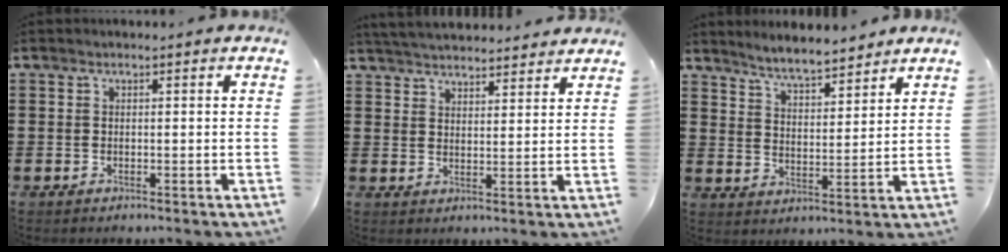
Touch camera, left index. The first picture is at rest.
{"total": 4.2, "force": [4.1, 0.2, 0.5], "torque": [-0.023, -0.014, 0.075]}
{"total": 5.2, "force": [5.1, 0.1, 1.1], "torque": [-0.041, -0.023, 0.090]}